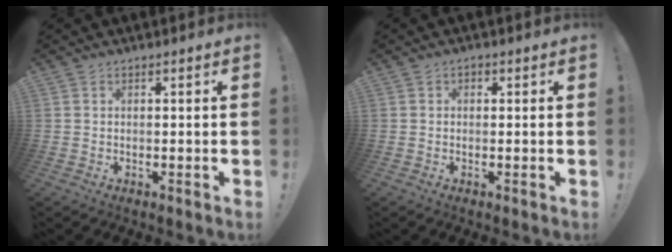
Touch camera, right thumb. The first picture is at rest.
{"total": 0.9, "force": [-0.2, 0.8, 0.5], "torque": [-0.012, 0.006, -0.003]}